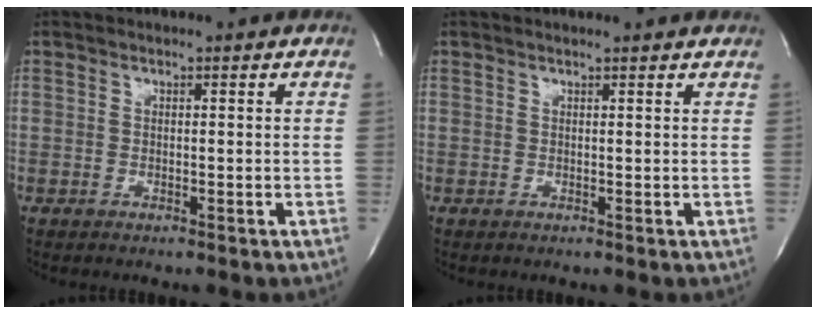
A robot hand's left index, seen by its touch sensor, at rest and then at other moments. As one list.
[{"total": 4.3, "force": [4.2, 0.2, 1.2], "torque": [-0.018, 0.013, 0.038]}]